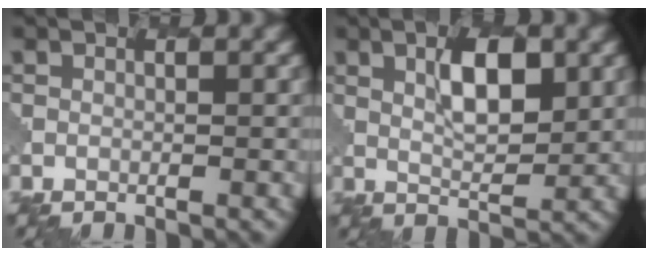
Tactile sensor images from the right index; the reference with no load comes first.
{"total": 4.5, "force": [1.8, 1.7, 3.8], "torque": [-0.066, 0.000, 0.033]}